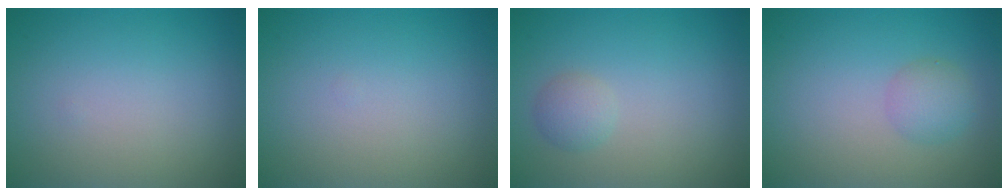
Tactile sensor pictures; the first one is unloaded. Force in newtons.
{"total": 0.0}
{"total": 1.5, "press": 1.5, "slide": 0.0}
{"total": 2.0, "press": 2.0, "slide": 0.1}